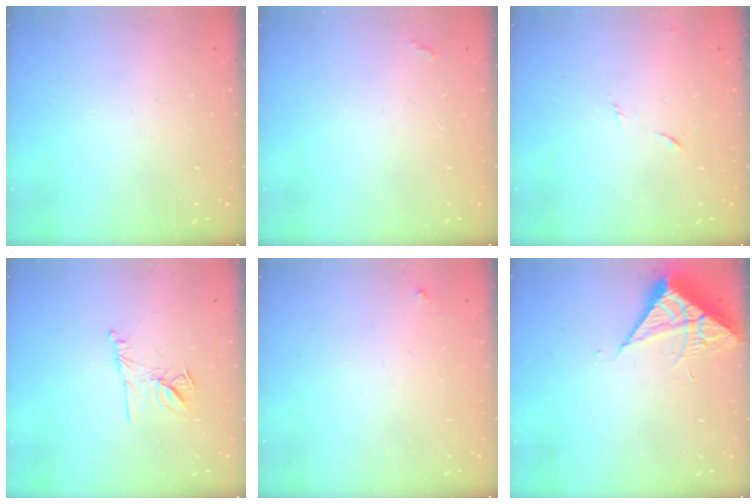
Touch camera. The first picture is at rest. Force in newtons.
{"total": 2.8, "press": 2.8, "slide": 0.4}
{"total": 5.9, "press": 5.9, "slide": 0.6}
{"total": 9.6, "press": 9.6, "slide": 0.9}
{"total": 3.5, "press": 3.4, "slide": 0.4}
{"total": 6.2, "press": 6.2, "slide": 0.4}